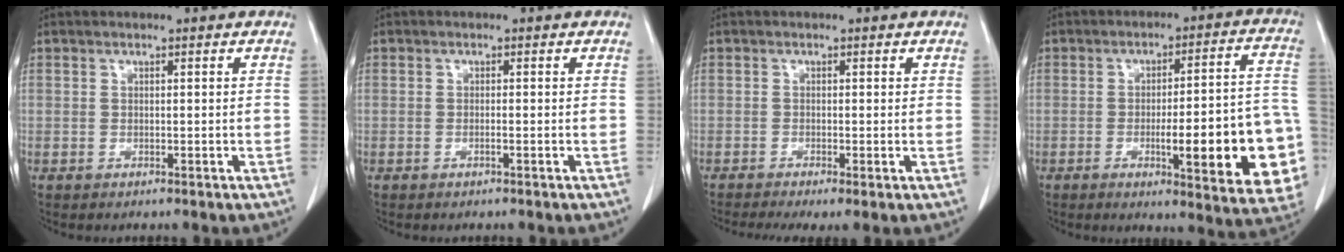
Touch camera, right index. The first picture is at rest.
{"total": 0.6, "force": [-0.3, -0.1, 0.5], "torque": [-0.010, 0.001, -0.005]}
{"total": 4.0, "force": [-2.3, 1.0, 3.2], "torque": [-0.055, -0.013, -0.041]}
{"total": 19.1, "force": [-5.1, 3.2, 18.1], "torque": [-0.147, 0.022, -0.051]}